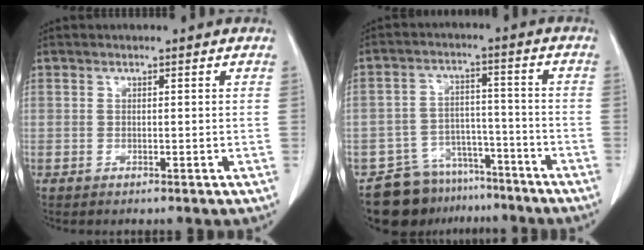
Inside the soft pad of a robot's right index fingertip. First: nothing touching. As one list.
[{"total": 10.4, "force": [-8.2, 6.1, 1.7], "torque": [-0.015, 0.037, -0.125]}]